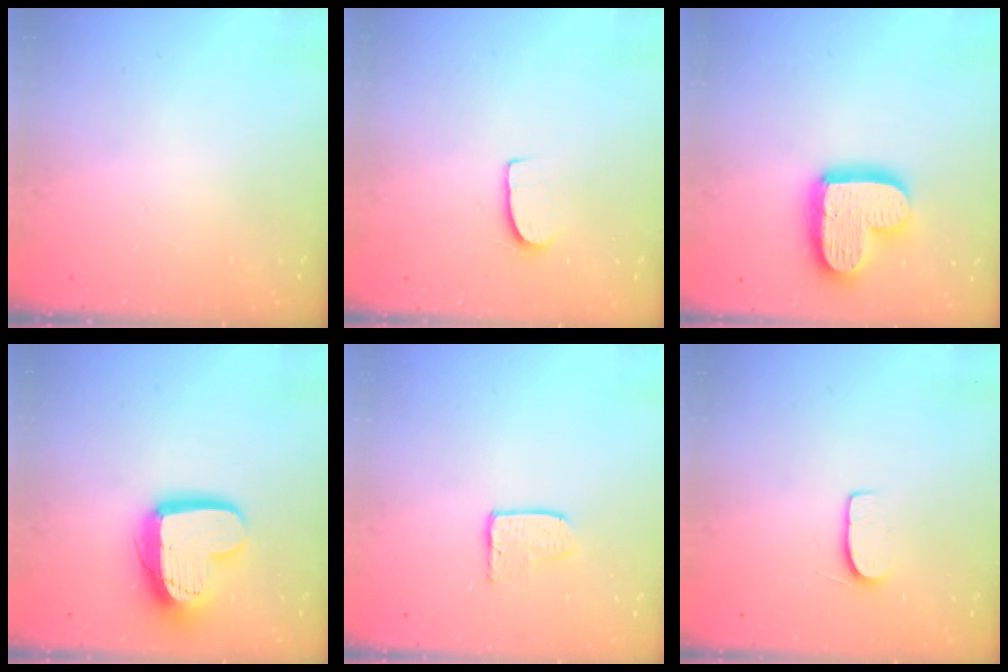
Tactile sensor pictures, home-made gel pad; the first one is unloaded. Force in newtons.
{"total": 6.6, "press": 6.5, "slide": 0.4}
{"total": 17.1, "press": 17.1, "slide": 1.4}
{"total": 16.0, "press": 15.9, "slide": 1.5}
{"total": 3.7, "press": 3.7, "slide": 0.2}
{"total": 7.1, "press": 7.1, "slide": 0.6}